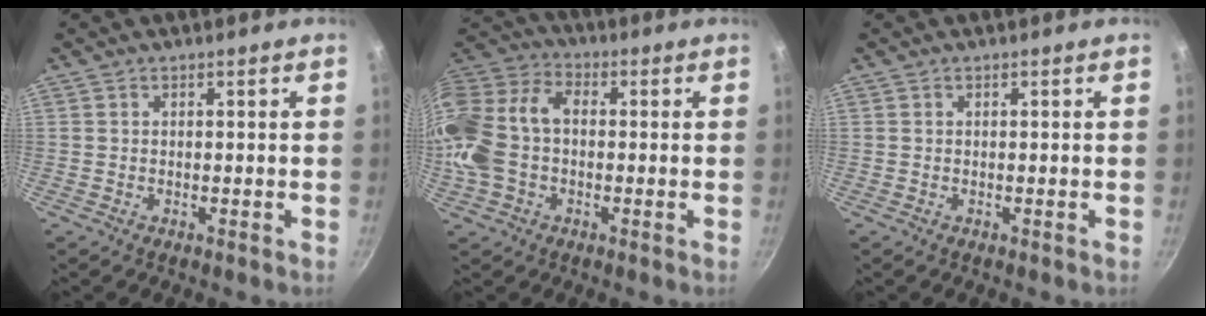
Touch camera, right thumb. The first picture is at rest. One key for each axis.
{"total": 18.7, "fx": -1.5, "fy": 13.3, "fz": 13.1, "tx": -0.276, "ty": 0.047, "tz": -0.040}
{"total": 0.0}